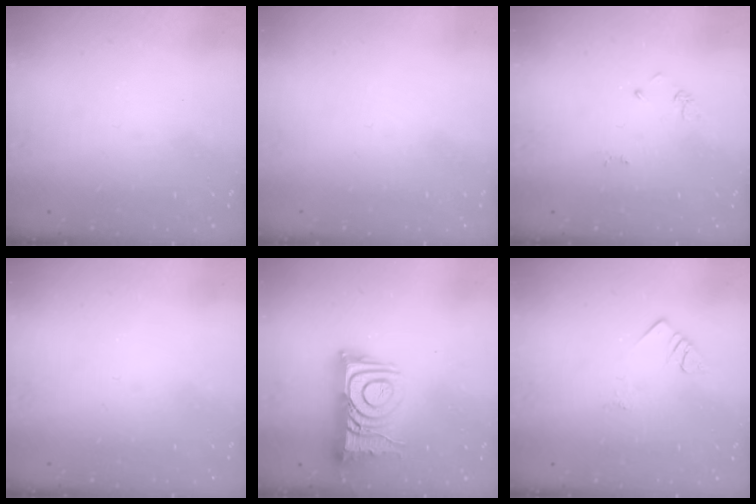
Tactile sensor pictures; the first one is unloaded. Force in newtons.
{"total": 1.5, "press": 1.5, "slide": 0.1}
{"total": 2.6, "press": 2.6, "slide": 0.4}
{"total": 0.0}
{"total": 14.0, "press": 14.0, "slide": 1.0}
{"total": 2.8, "press": 2.8, "slide": 0.4}